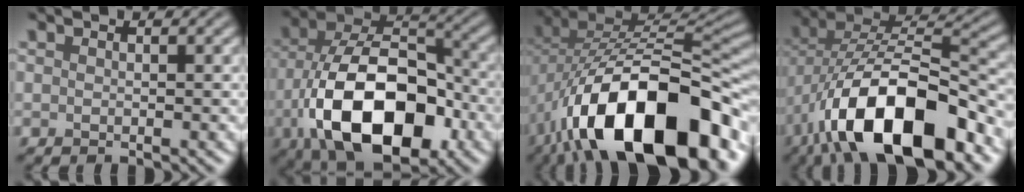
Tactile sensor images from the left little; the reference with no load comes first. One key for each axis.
{"total": 14.6, "fx": -5.3, "fy": 8.0, "fz": 11.0, "tx": -0.192, "ty": -0.015, "tz": -0.094}
{"total": 18.0, "fx": -8.0, "fy": 9.3, "fz": 13.2, "tx": -0.208, "ty": 0.002, "tz": -0.124}
{"total": 14.5, "fx": -7.6, "fy": 5.8, "fz": 10.9, "tx": -0.183, "ty": -0.001, "tz": -0.138}